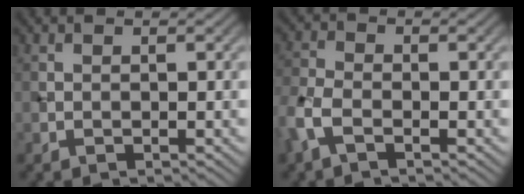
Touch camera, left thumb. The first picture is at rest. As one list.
[{"total": 4.0, "force": [-2.0, 2.0, 2.8], "torque": [-0.077, -0.003, -0.053]}]